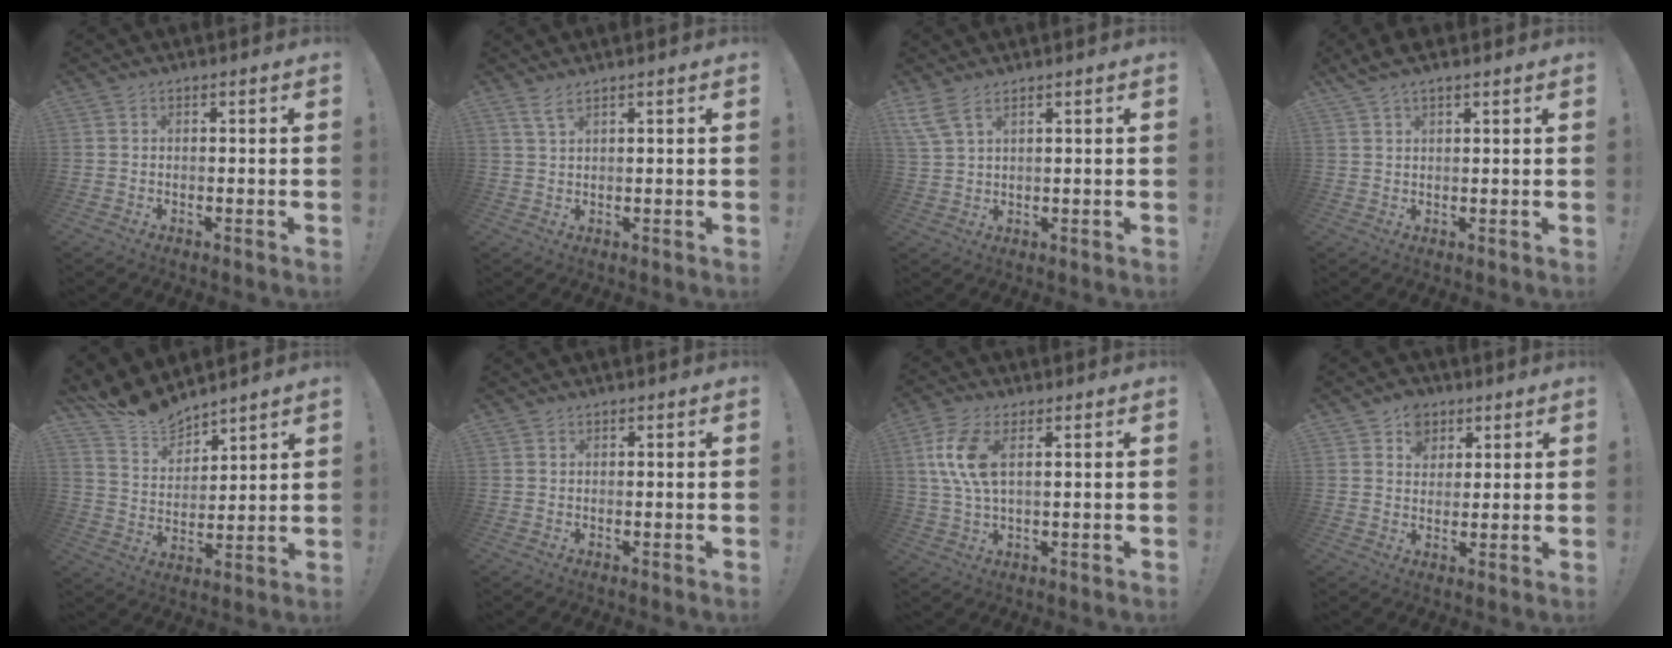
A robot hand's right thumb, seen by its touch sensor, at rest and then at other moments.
{"total": 3.3, "force": [2.4, 0.5, 2.2], "torque": [-0.052, -0.002, 0.044]}
{"total": 5.4, "force": [3.7, 1.5, 3.6], "torque": [-0.085, -0.014, 0.071]}
{"total": 3.4, "force": [2.5, 0.9, 2.1], "torque": [-0.035, -0.011, 0.045]}
{"total": 10.8, "force": [10.4, 2.6, 0.9], "torque": [-0.040, -0.097, 0.197]}
{"total": 0.6, "force": [0.4, 0.4, 0.0], "torque": [0.003, -0.001, 0.008]}
{"total": 10.3, "force": [3.0, 4.5, 8.8], "torque": [-0.182, -0.008, 0.053]}
{"total": 7.2, "force": [3.5, 6.0, 2.0], "torque": [-0.025, -0.016, 0.068]}